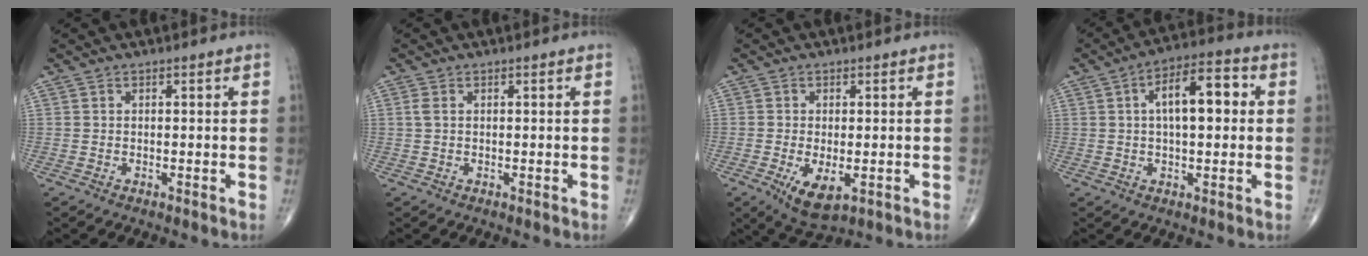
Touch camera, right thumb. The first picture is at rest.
{"total": 1.1, "force": [0.3, 0.6, 0.9], "torque": [-0.028, 0.007, 0.008]}
{"total": 6.4, "force": [-1.9, 2.9, 5.4], "torque": [-0.095, -0.015, -0.023]}
{"total": 11.2, "force": [1.8, 5.0, 9.9], "torque": [-0.146, 0.023, 0.021]}